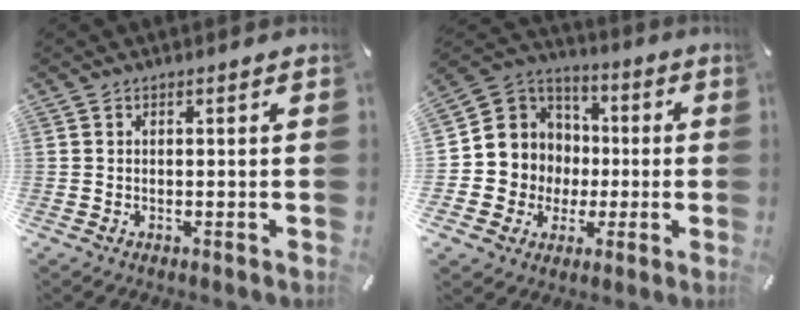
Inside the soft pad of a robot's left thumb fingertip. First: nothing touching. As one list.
[{"total": 11.7, "force": [-0.9, 11.7, 0.3], "torque": [-0.010, -0.010, 0.000]}]